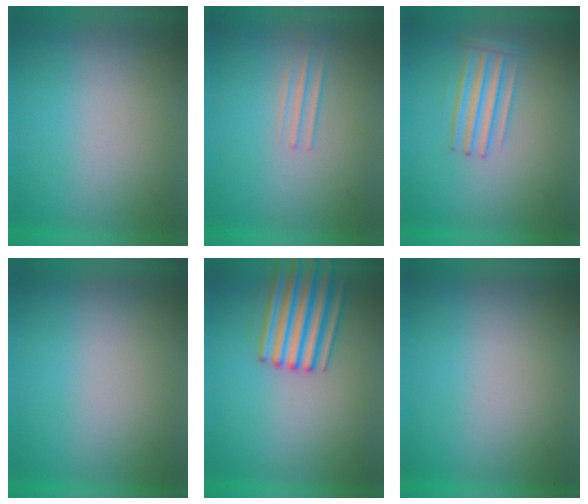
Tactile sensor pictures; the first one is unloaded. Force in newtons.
{"total": 1.3}
{"total": 2.8}
{"total": 1.0}
{"total": 4.8}
{"total": 1.5}